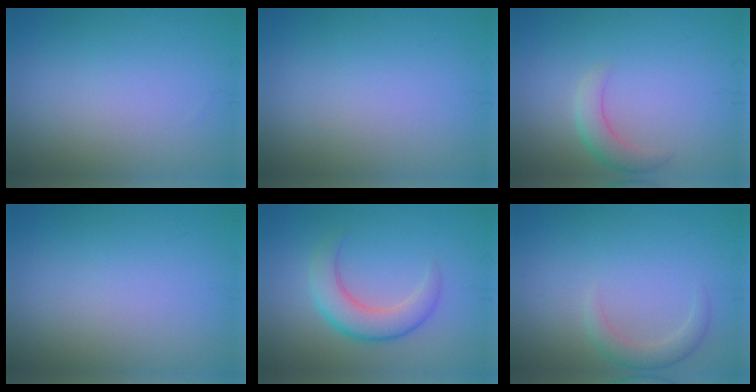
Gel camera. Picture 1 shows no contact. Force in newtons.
{"total": 0.0}
{"total": 2.4, "press": 2.4, "slide": 0.2}
{"total": 0.0}
{"total": 4.4, "press": 4.3, "slide": 0.5}
{"total": 2.0, "press": 2.0, "slide": 0.2}